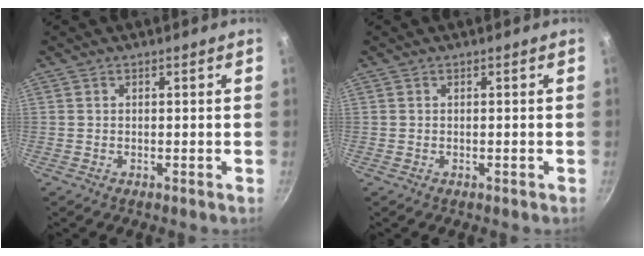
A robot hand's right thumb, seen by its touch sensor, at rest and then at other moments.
{"total": 0.0}